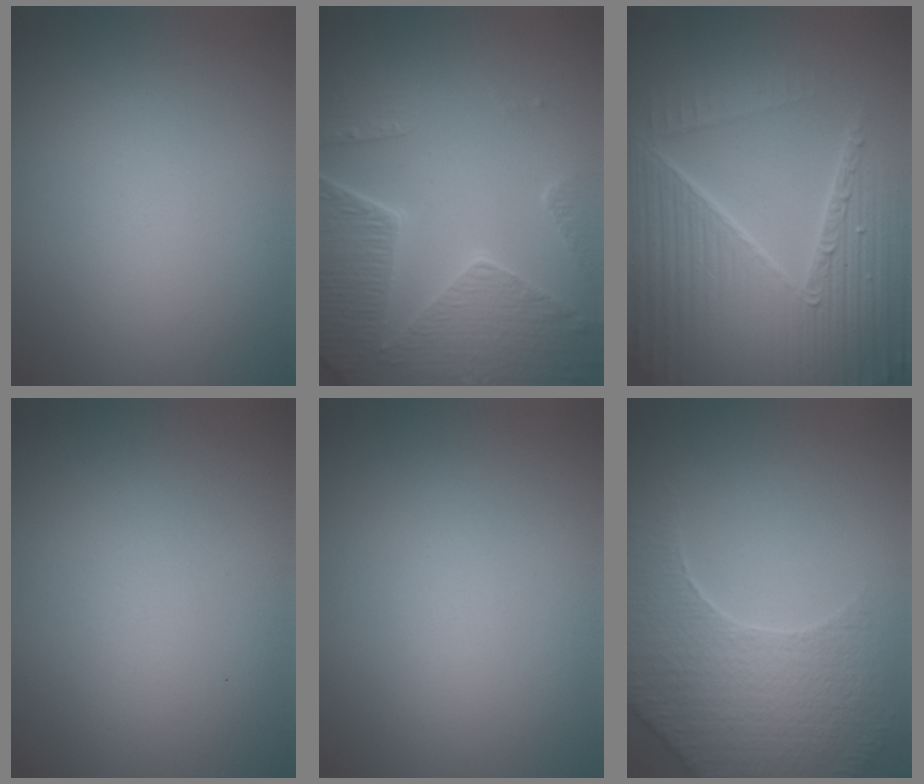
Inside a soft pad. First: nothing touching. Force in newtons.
{"total": 8.4, "press": 6.0, "slide": 5.8}
{"total": 10.5, "press": 6.5, "slide": 8.2}
{"total": 0.0}
{"total": 0.0}
{"total": 7.0, "press": 5.5, "slide": 4.3}